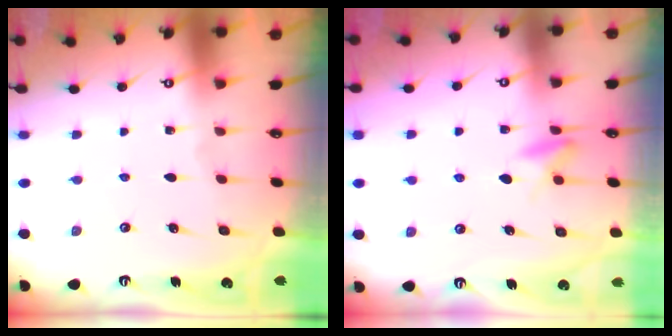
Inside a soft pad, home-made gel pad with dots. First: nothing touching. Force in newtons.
{"total": 6.0, "press": 5.7, "slide": 1.7}